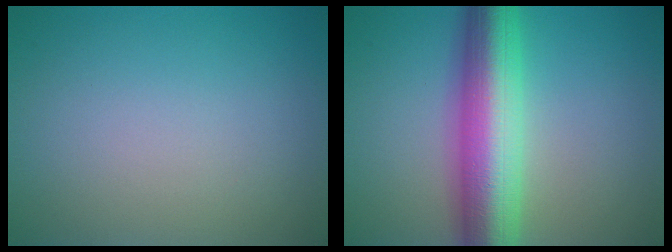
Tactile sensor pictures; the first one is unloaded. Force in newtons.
{"total": 10.1, "press": 10.1, "slide": 0.4}